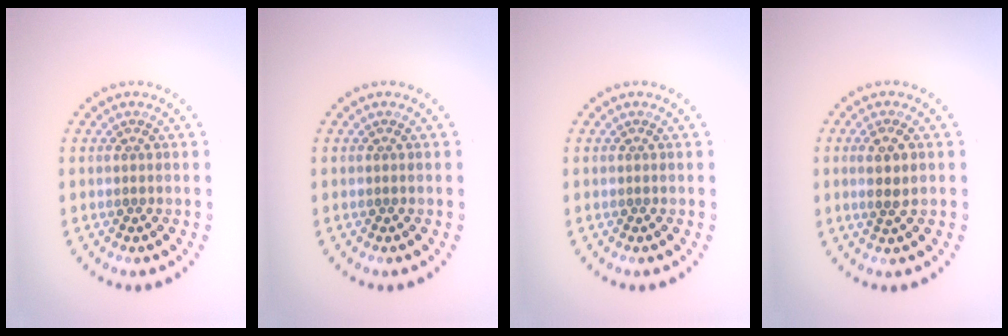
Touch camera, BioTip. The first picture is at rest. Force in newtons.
{"total": 0.0}
{"total": 0.0}
{"total": 2.4, "press": 2.2, "slide": 0.8}